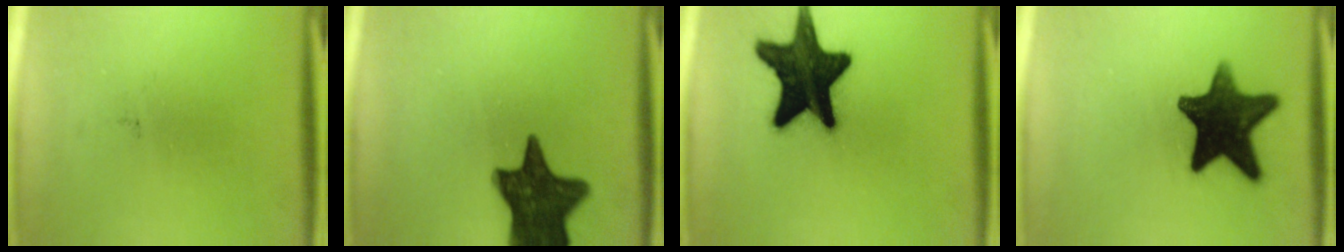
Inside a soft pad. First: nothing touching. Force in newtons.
{"total": 15.1}
{"total": 18.6}
{"total": 14.7}